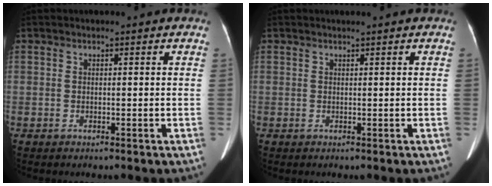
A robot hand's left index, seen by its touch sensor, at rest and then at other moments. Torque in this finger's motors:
{"motor_torque": [0.33, -0.39, 0.00, -0.01]}